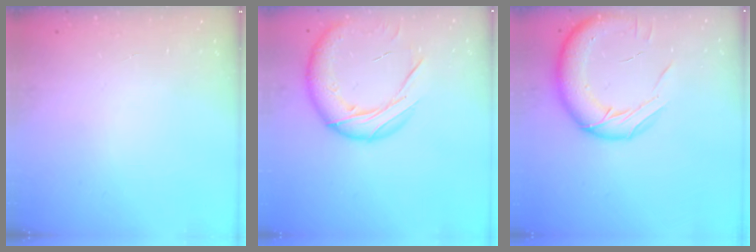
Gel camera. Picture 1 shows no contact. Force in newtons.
{"total": 18.1, "press": 17.9, "slide": 2.8}
{"total": 16.1, "press": 15.8, "slide": 3.0}